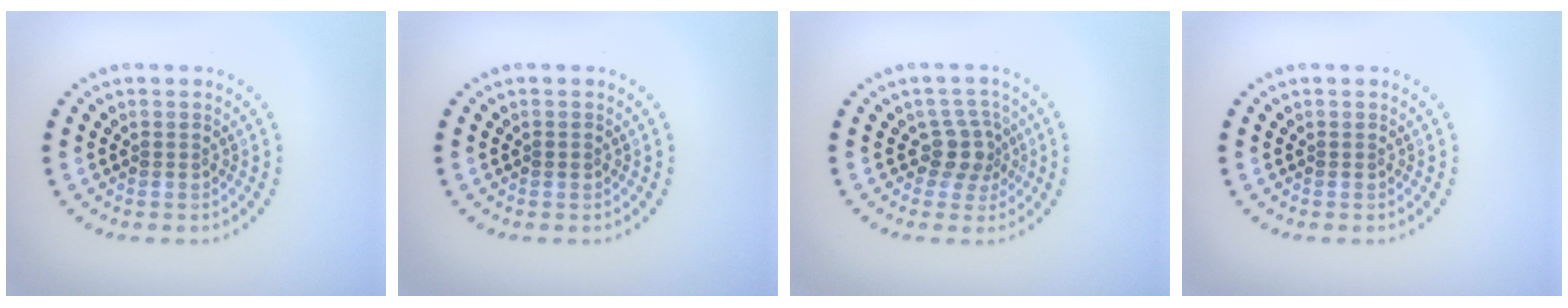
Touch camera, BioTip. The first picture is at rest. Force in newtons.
{"total": 0.7, "press": 0.7, "slide": 0.0}
{"total": 2.7, "press": 2.2, "slide": 1.7}
{"total": 0.0}